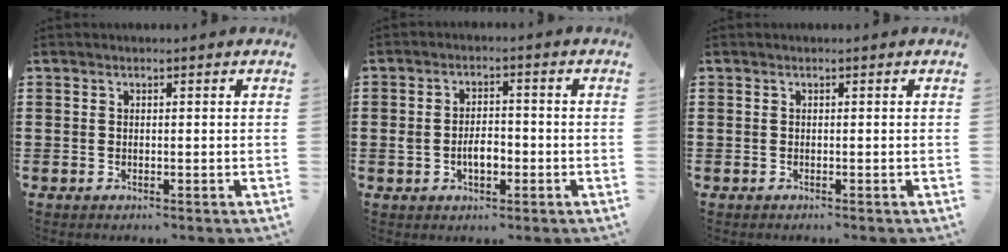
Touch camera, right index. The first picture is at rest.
{"total": 4.3, "force": [-1.1, 2.3, 3.4], "torque": [-0.061, 0.002, -0.022]}
{"total": 0.0}